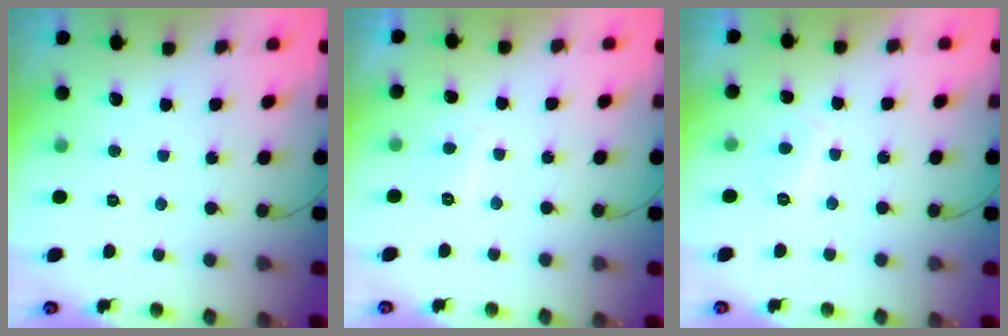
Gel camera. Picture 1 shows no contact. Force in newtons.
{"total": 1.6, "press": 1.4, "slide": 0.7}
{"total": 2.8, "press": 2.6, "slide": 0.8}